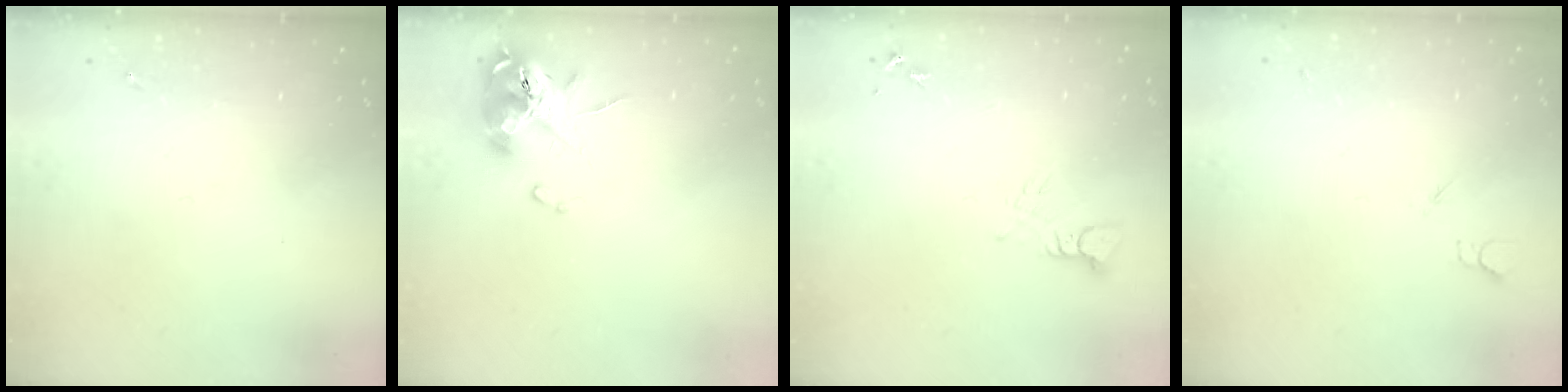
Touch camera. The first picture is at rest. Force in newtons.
{"total": 11.3, "press": 11.2, "slide": 1.6}
{"total": 3.5, "press": 3.5, "slide": 0.2}
{"total": 3.2, "press": 3.2, "slide": 0.4}